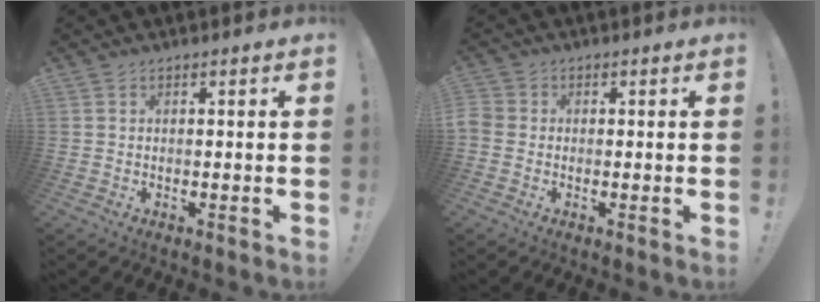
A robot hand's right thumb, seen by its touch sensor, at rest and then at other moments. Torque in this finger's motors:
{"motor_torque": [-0.28, 0.70, 0.03, 0.22, 0.19]}